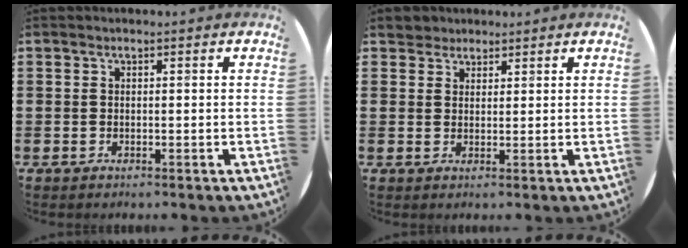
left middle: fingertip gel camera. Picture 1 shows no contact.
{"total": 2.4, "force": [2.2, 1.1, -0.2], "torque": [0.006, 0.003, 0.042]}